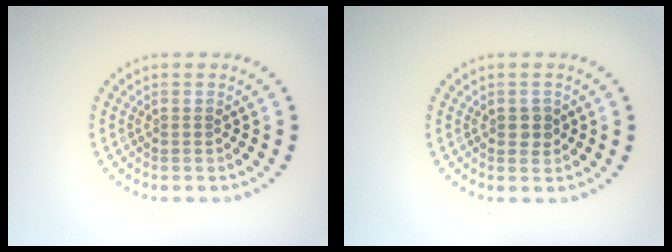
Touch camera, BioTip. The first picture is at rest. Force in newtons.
{"total": 1.4, "press": 1.4, "slide": 0.2}